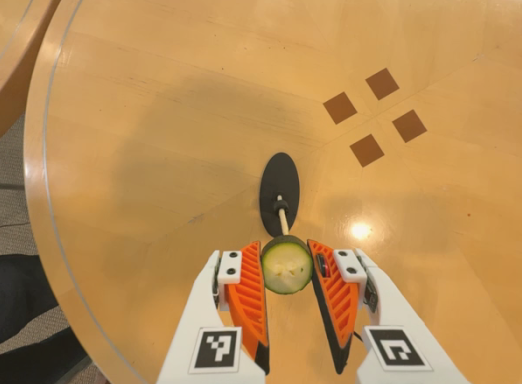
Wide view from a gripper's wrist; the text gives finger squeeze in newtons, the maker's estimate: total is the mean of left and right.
{"total": 9.2, "left": 8.8, "right": 9.6}